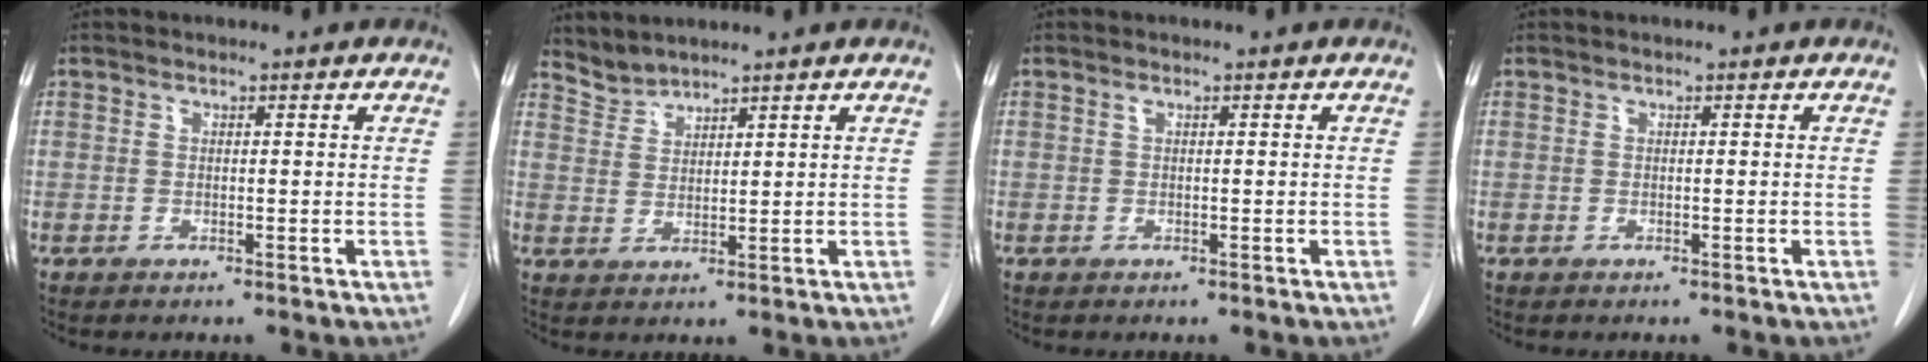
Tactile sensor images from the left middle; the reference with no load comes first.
{"total": 2.9, "force": [2.8, 0.0, -0.6], "torque": [0.009, 0.003, 0.064]}
{"total": 0.0}
{"total": 0.0}